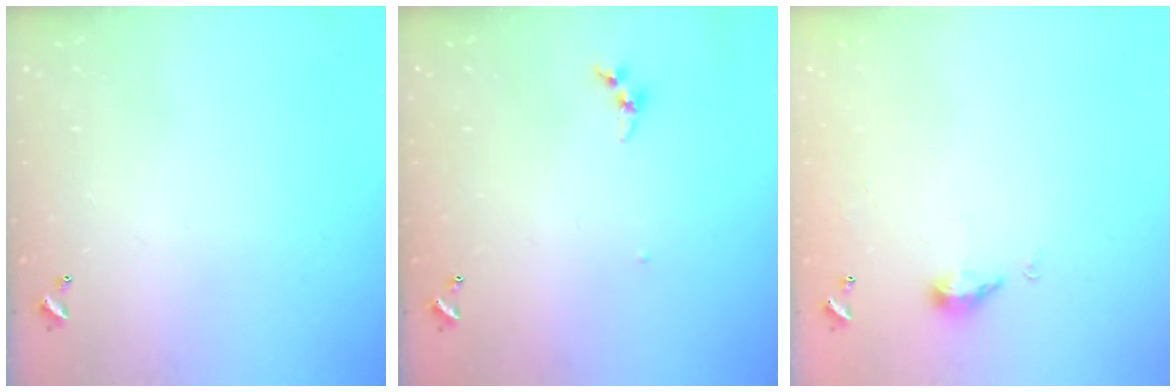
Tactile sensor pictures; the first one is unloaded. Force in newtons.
{"total": 3.3, "press": 3.3, "slide": 0.5}
{"total": 4.9, "press": 4.9, "slide": 0.6}